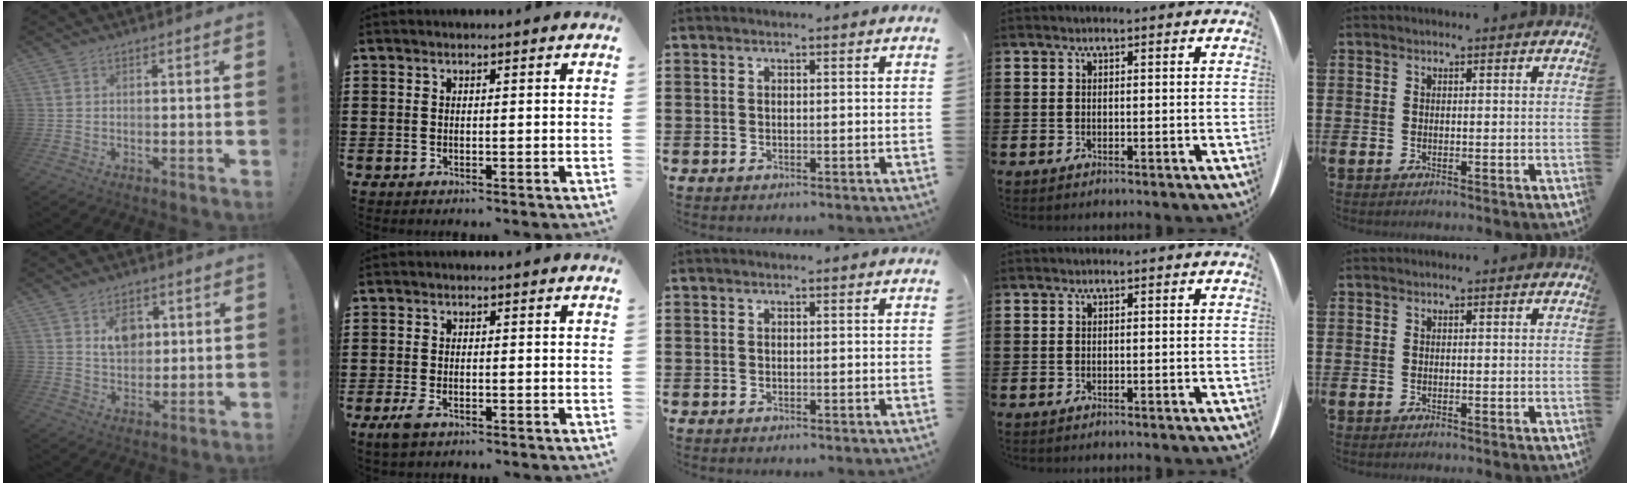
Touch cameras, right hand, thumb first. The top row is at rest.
{"thumb": {"total": 7.5, "force": [2.8, 5.8, 3.9], "torque": [-0.047, -0.008, 0.047]}, "index": {"total": 2.0, "force": [-1.3, 0.7, 1.4], "torque": [-0.041, -0.006, -0.030]}}